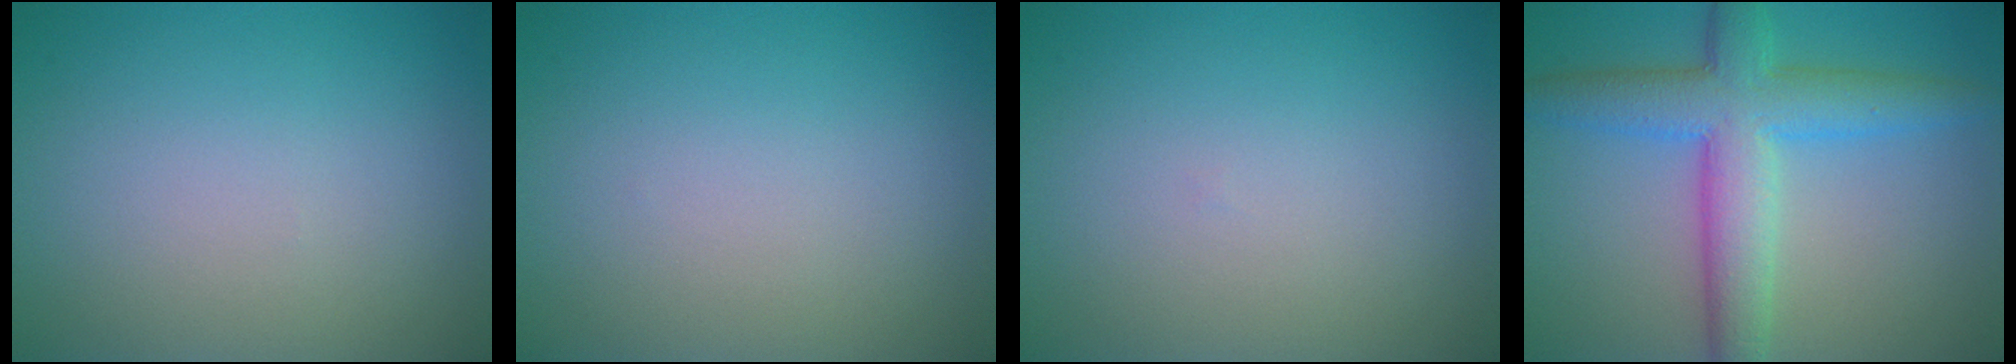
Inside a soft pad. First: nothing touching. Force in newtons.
{"total": 0.0}
{"total": 0.0}
{"total": 7.1, "press": 7.1, "slide": 0.1}